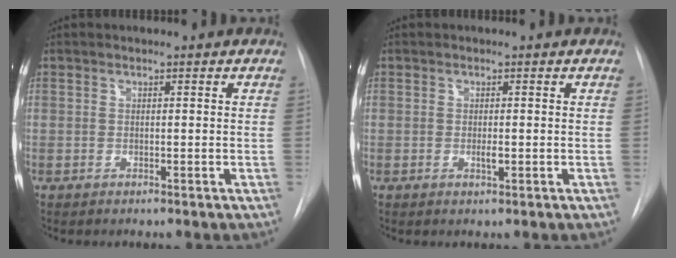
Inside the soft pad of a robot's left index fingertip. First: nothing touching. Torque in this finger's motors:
{"motor_torque": [0.21, 0.08, 0.04, 0.00]}